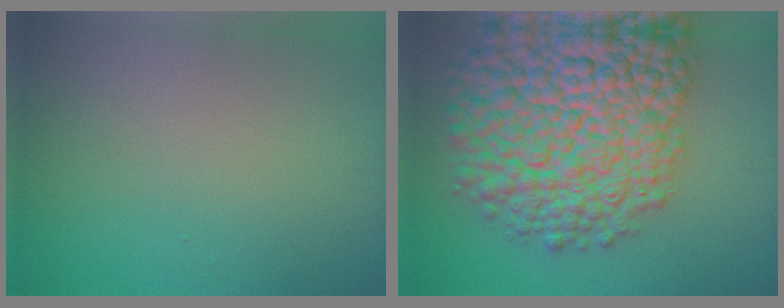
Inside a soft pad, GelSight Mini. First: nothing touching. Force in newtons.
{"total": 15.2, "press": 15.2, "slide": 0.7}